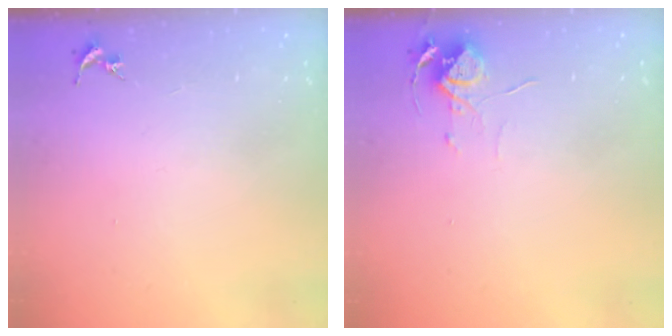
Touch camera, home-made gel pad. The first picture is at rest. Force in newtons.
{"total": 6.1, "press": 6.1, "slide": 0.4}